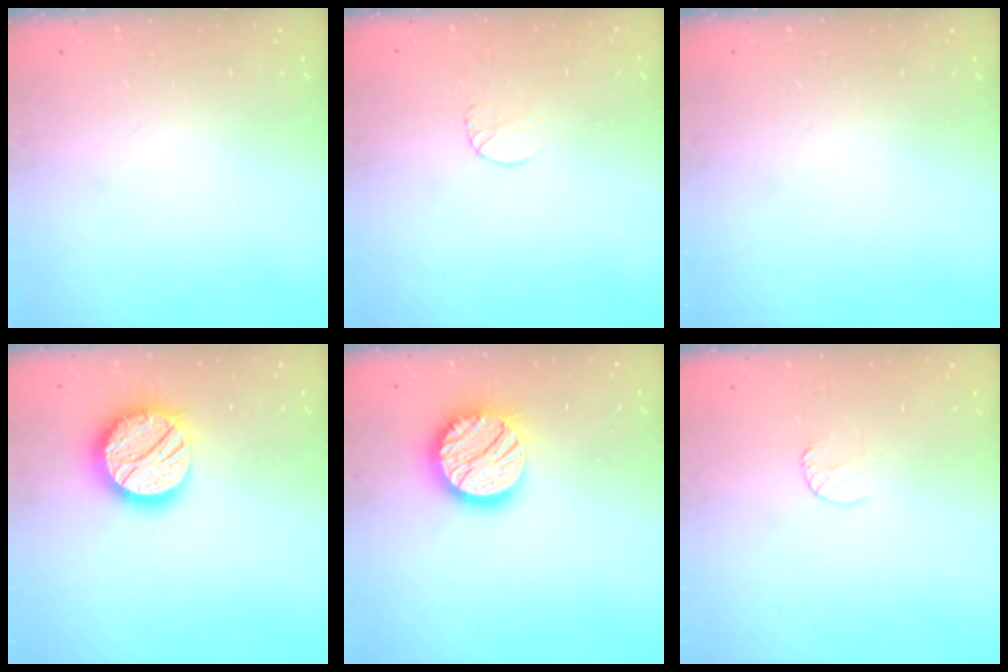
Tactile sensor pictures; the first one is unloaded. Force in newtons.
{"total": 6.1, "press": 6.1, "slide": 0.5}
{"total": 0.0}
{"total": 16.8, "press": 16.7, "slide": 1.7}
{"total": 15.7, "press": 15.7, "slide": 1.0}
{"total": 4.8, "press": 4.8, "slide": 0.5}